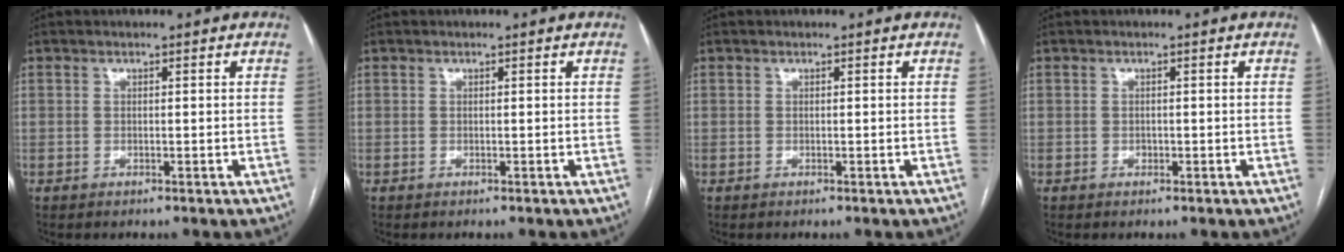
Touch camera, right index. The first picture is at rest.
{"total": 0.0}
{"total": 0.0}
{"total": 0.5, "force": [-0.2, 0.4, 0.2], "torque": [-0.003, 0.003, -0.004]}